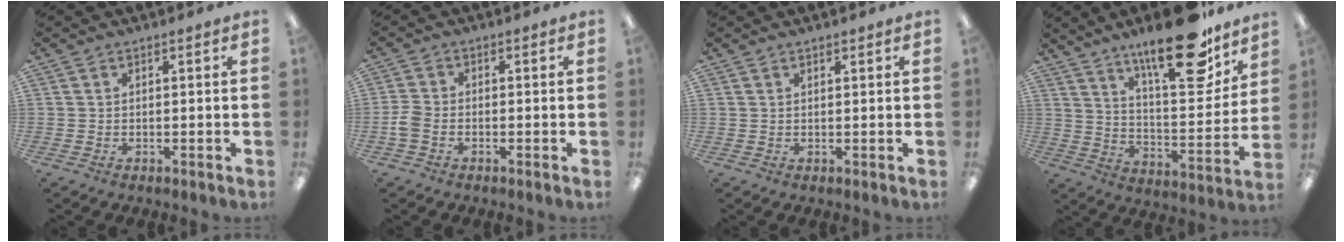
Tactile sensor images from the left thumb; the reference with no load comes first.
{"total": 3.5, "force": [-1.4, 2.3, 2.3], "torque": [-0.049, 0.003, -0.026]}
{"total": 0.7, "force": [0.6, 0.2, 0.2], "torque": [-0.005, 0.000, 0.012]}
{"total": 22.2, "force": [16.1, 6.6, 13.8], "torque": [-0.205, -0.103, 0.261]}